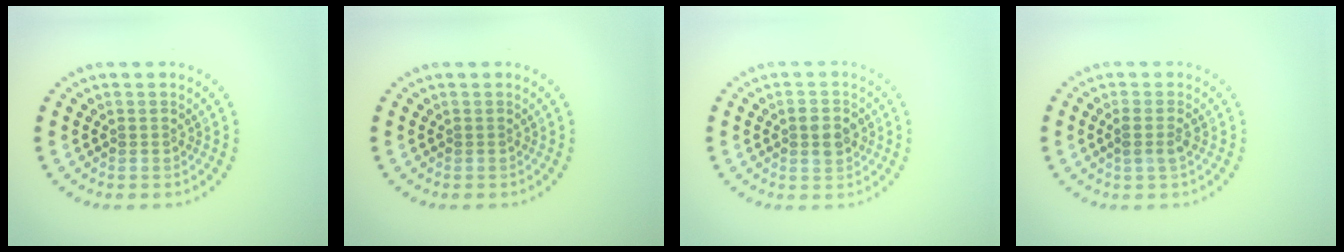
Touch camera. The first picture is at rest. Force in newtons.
{"total": 0.0}
{"total": 2.7, "press": 2.7, "slide": 0.2}
{"total": 1.5, "press": 1.3, "slide": 0.8}